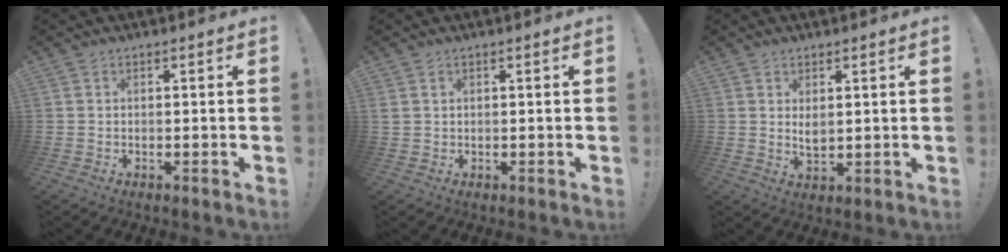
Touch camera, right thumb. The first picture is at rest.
{"total": 1.4, "force": [0.8, 1.0, 0.7], "torque": [-0.014, 0.003, 0.015]}
{"total": 3.4, "force": [1.9, 1.6, 2.4], "torque": [-0.027, -0.017, 0.030]}